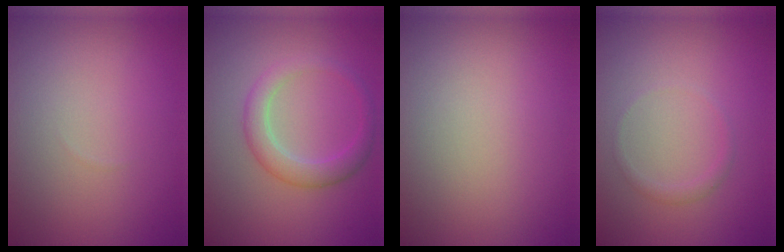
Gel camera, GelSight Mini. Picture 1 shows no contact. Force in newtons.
{"total": 3.0, "press": 3.0, "slide": 0.2}
{"total": 0.0}
{"total": 0.9, "press": 0.8, "slide": 0.1}